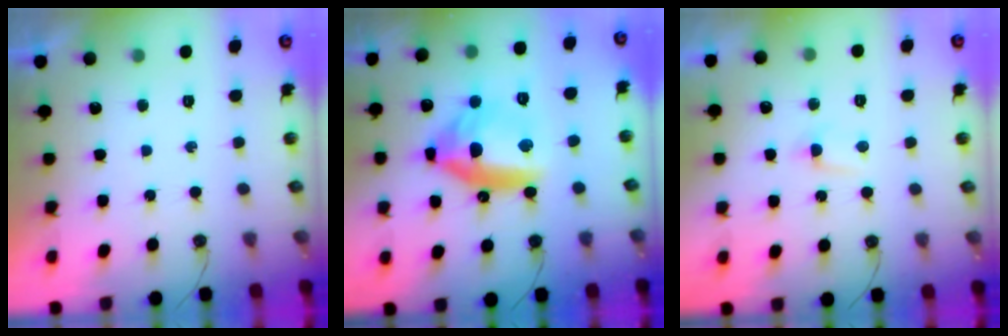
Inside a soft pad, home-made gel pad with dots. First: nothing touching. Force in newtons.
{"total": 14.7, "press": 14.6, "slide": 2.0}
{"total": 2.6, "press": 2.5, "slide": 0.3}